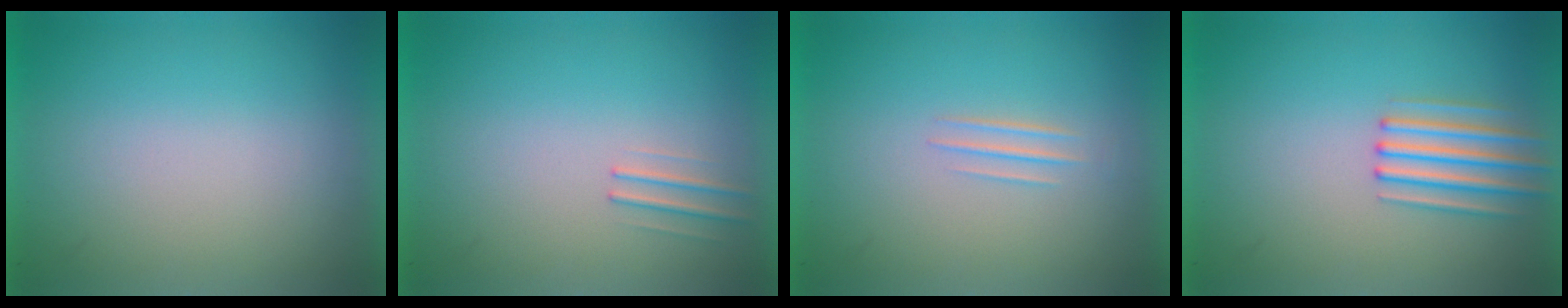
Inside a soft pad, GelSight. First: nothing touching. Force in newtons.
{"total": 1.0}
{"total": 1.0}
{"total": 2.7}